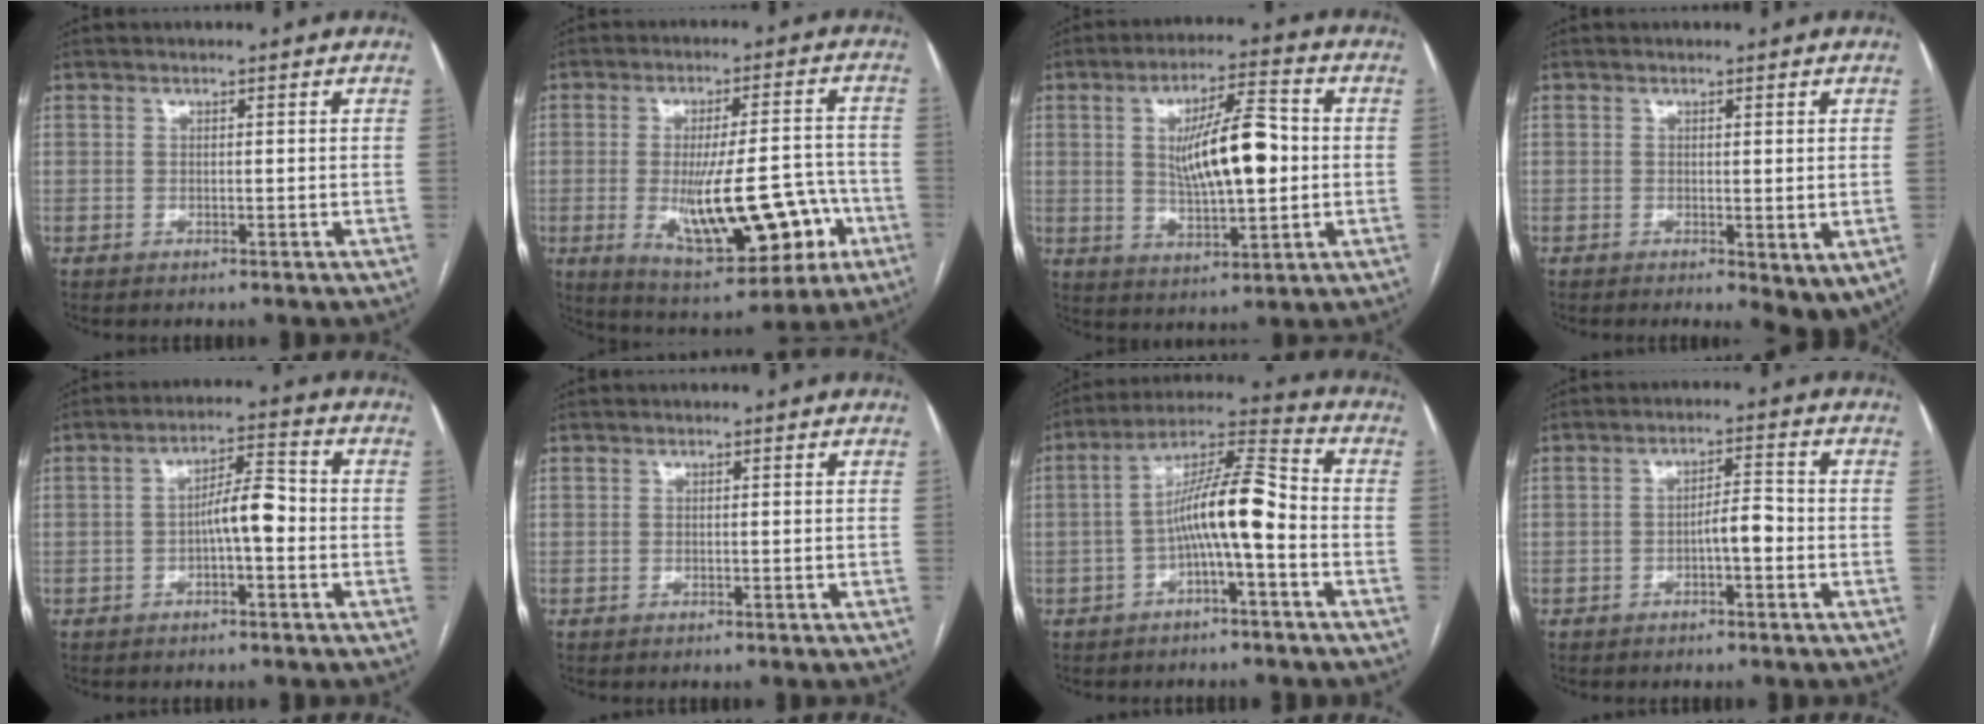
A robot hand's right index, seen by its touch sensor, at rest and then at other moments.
{"total": 16.7, "force": [-4.7, 5.2, 15.2], "torque": [-0.236, 0.005, -0.054]}
{"total": 12.2, "force": [0.8, 3.1, 11.8], "torque": [-0.203, 0.012, 0.016]}
{"total": 5.0, "force": [-1.2, 1.7, 4.5], "torque": [-0.052, -0.014, -0.011]}
{"total": 6.0, "force": [-1.2, 1.5, 5.7], "torque": [-0.093, 0.021, -0.020]}
{"total": 0.0}
{"total": 10.5, "force": [-2.4, 1.2, 10.2], "torque": [-0.180, 0.034, -0.045]}
{"total": 3.7, "force": [-1.3, 0.9, 3.4], "torque": [-0.052, 0.011, -0.021]}